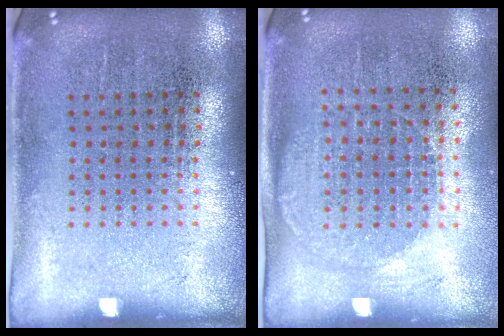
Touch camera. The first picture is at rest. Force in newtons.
{"total": 1.2, "press": 1.1, "slide": 0.6}